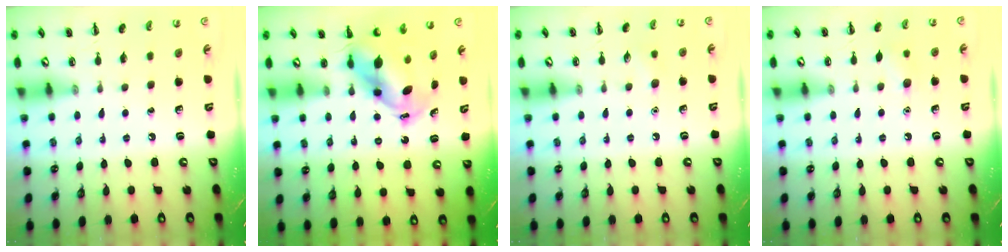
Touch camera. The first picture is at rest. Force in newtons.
{"total": 6.4, "press": 6.2, "slide": 1.8}
{"total": 4.7, "press": 4.6, "slide": 1.3}
{"total": 5.9, "press": 5.8, "slide": 1.4}